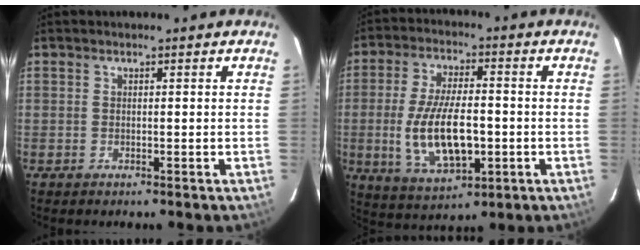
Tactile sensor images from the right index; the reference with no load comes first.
{"total": 14.2, "force": [-2.4, 5.9, 12.6], "torque": [-0.250, -0.012, -0.032]}